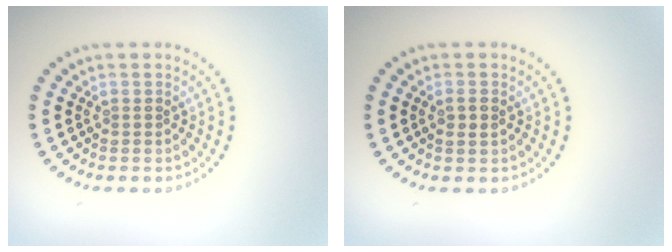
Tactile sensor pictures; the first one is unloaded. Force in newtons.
{"total": 1.1, "press": 1.1, "slide": 0.3}